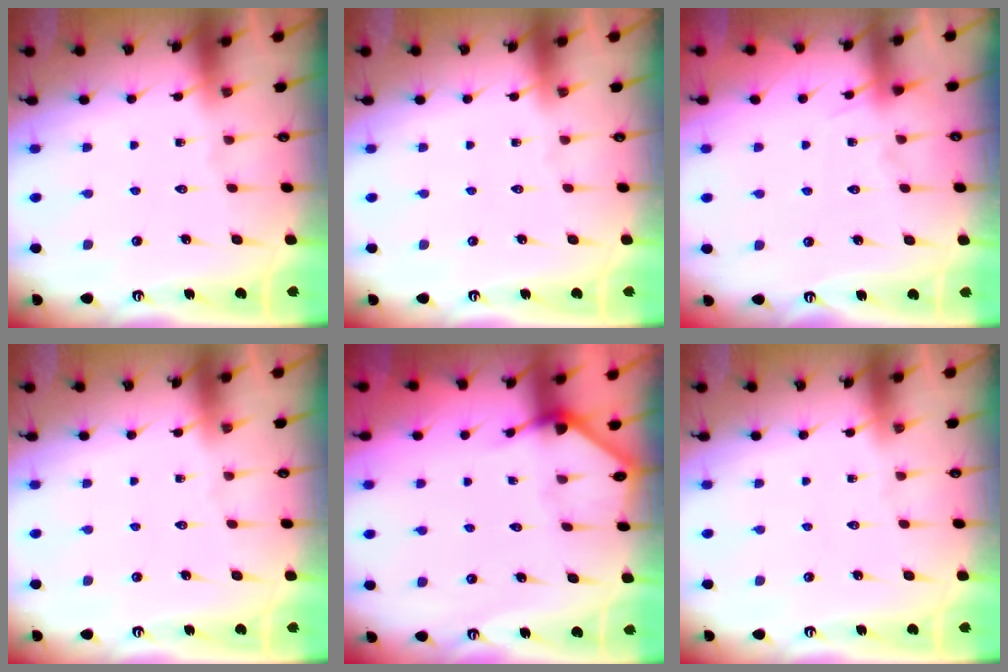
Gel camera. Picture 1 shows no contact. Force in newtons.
{"total": 0.0}
{"total": 4.8, "press": 4.8, "slide": 0.5}
{"total": 0.0}
{"total": 2.7, "press": 2.7, "slide": 0.1}
{"total": 0.0}